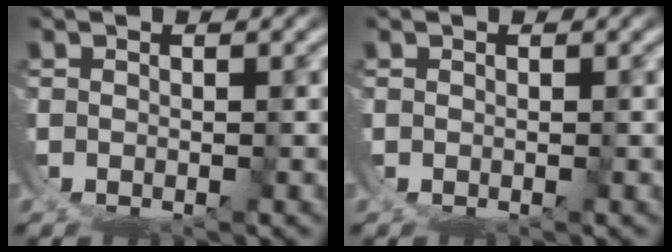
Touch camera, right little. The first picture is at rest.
{"total": 0.0}